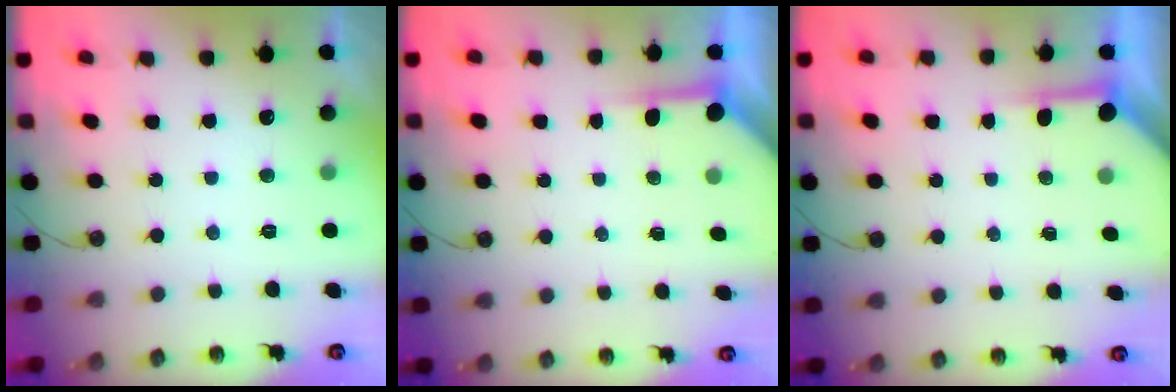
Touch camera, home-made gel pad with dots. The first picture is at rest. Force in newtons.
{"total": 3.5, "press": 3.5, "slide": 0.5}
{"total": 3.5, "press": 3.5, "slide": 0.5}